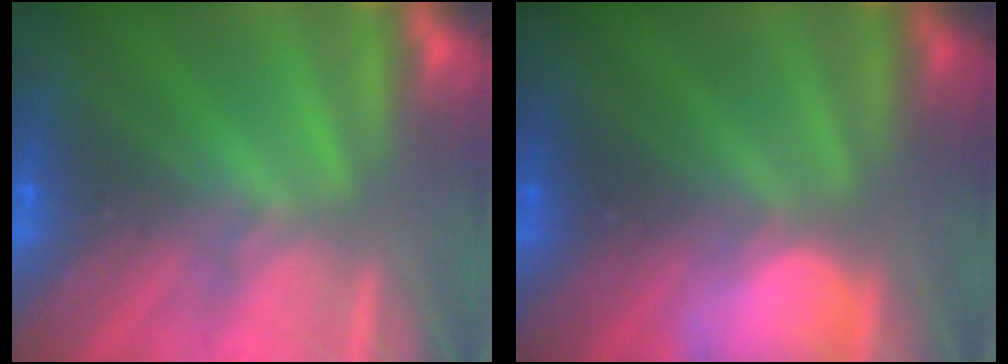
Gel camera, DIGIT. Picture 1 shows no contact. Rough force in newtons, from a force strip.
{"total": 2.6}